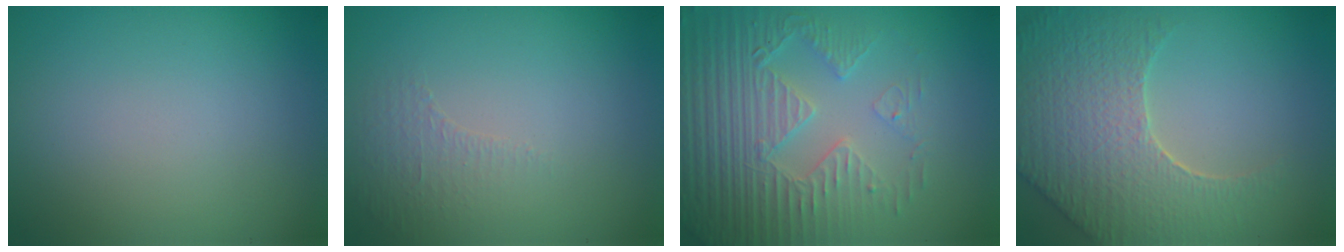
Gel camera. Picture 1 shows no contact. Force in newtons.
{"total": 0.9, "press": 0.5, "slide": 0.8}
{"total": 5.0, "press": 4.7, "slide": 1.8}
{"total": 7.1, "press": 5.6, "slide": 4.4}